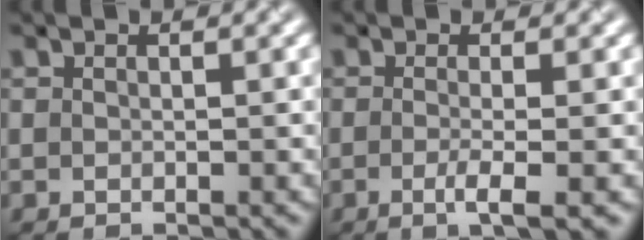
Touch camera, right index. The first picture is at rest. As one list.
[{"total": 2.8, "force": [-0.7, 0.8, 2.6], "torque": [-0.043, -0.004, -0.014]}]